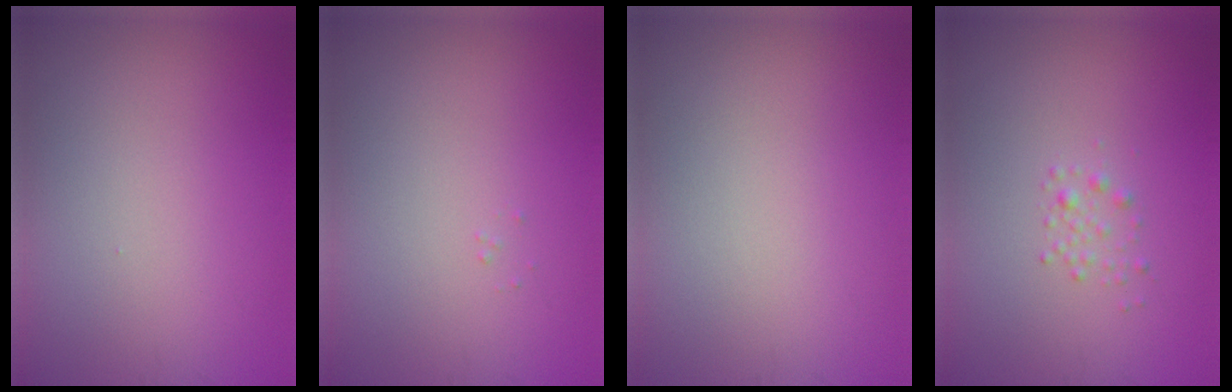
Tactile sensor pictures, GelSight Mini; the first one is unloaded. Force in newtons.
{"total": 0.0}
{"total": 0.0}
{"total": 1.1, "press": 1.1, "slide": 0.1}